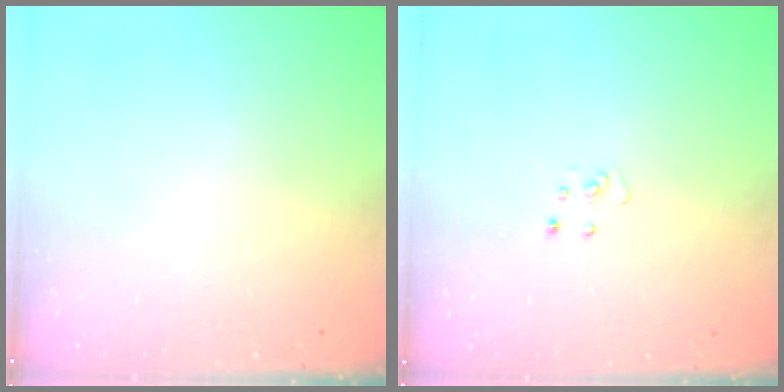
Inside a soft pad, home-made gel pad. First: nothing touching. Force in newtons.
{"total": 3.0, "press": 3.0, "slide": 0.3}